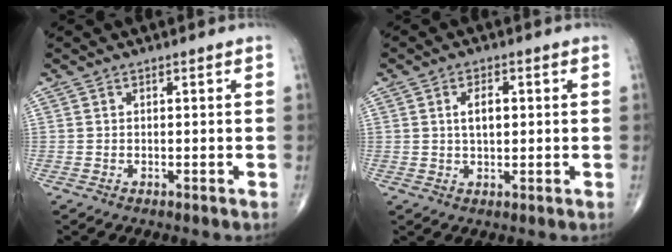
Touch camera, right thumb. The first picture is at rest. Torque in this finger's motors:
{"motor_torque": [0.59, 0.93, 0.72, 0.27, 0.02]}